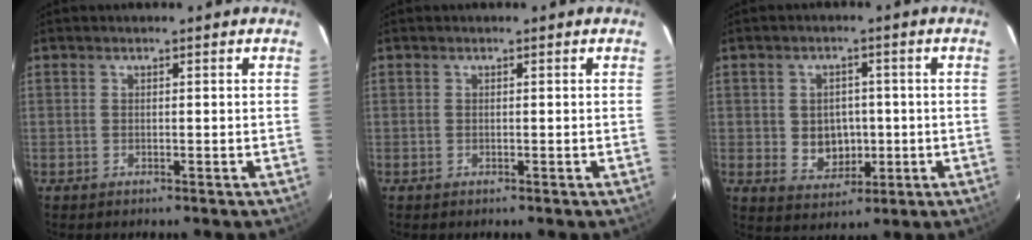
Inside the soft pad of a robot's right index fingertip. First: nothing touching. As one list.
[{"total": 0.0}, {"total": 6.4, "force": [-0.5, 5.6, 3.1], "torque": [-0.061, 0.004, 0.010]}]